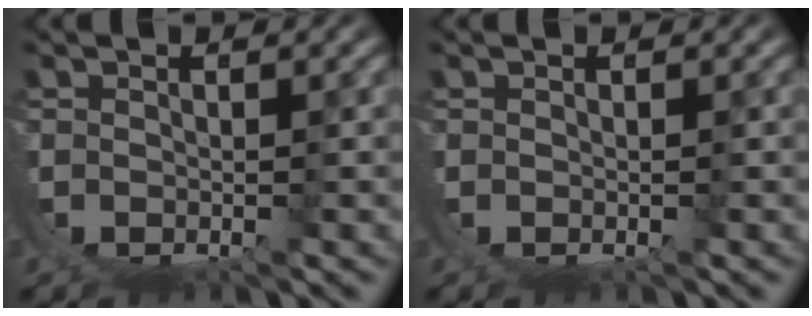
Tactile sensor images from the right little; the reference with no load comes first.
{"total": 0.0}